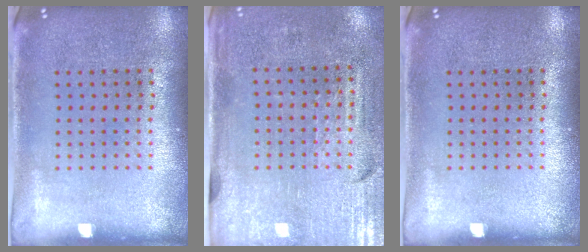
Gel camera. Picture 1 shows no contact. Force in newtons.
{"total": 3.2, "press": 2.8, "slide": 1.5}
{"total": 0.0}